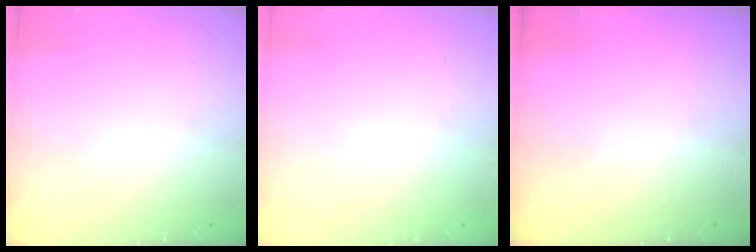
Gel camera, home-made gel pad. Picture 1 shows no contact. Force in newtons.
{"total": 2.5, "press": 2.5, "slide": 0.2}
{"total": 0.0}